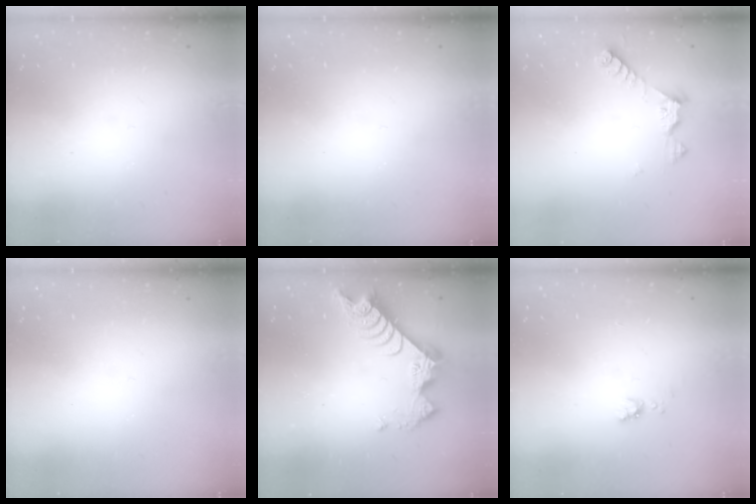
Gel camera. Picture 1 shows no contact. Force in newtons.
{"total": 0.0}
{"total": 6.7, "press": 6.7, "slide": 0.4}
{"total": 0.0}
{"total": 9.9, "press": 9.9, "slide": 0.8}
{"total": 3.9, "press": 3.9, "slide": 0.6}